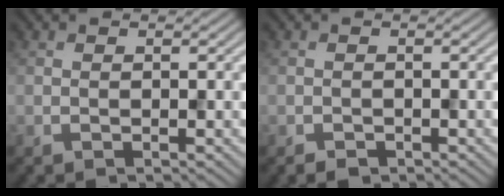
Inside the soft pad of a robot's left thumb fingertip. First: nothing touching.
{"total": 0.9, "force": [-0.7, 0.4, 0.2], "torque": [-0.003, -0.004, -0.014]}